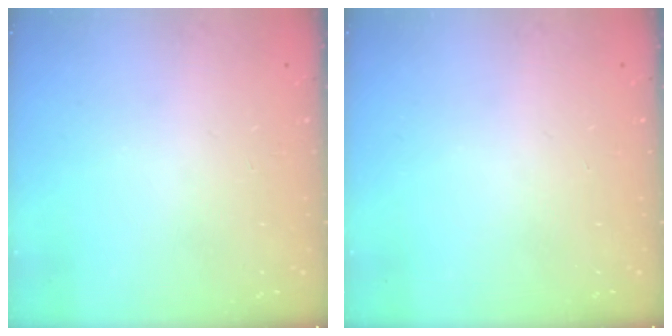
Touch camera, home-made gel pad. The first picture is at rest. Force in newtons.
{"total": 0.0}